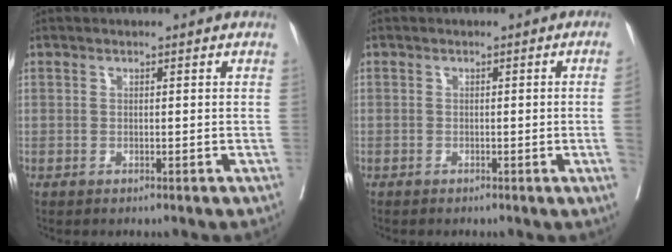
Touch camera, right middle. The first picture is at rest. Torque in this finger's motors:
{"motor_torque": [0.32, -0.29, -0.91, -0.21]}